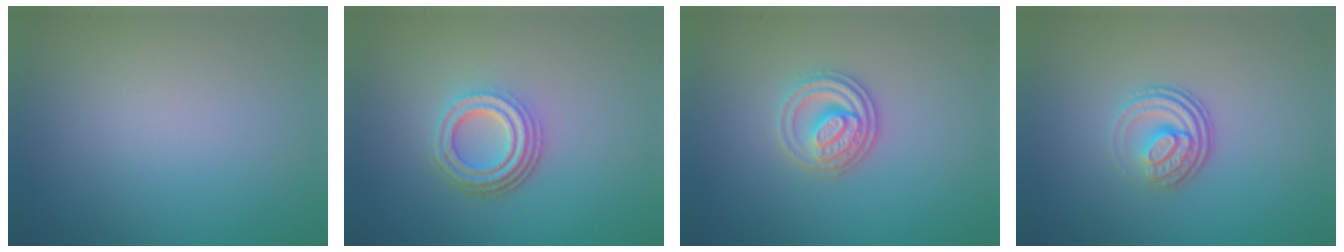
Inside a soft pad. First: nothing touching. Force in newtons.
{"total": 4.2, "press": 3.2, "slide": 2.8}
{"total": 3.0, "press": 2.8, "slide": 0.9}
{"total": 3.6, "press": 2.5, "slide": 2.6}